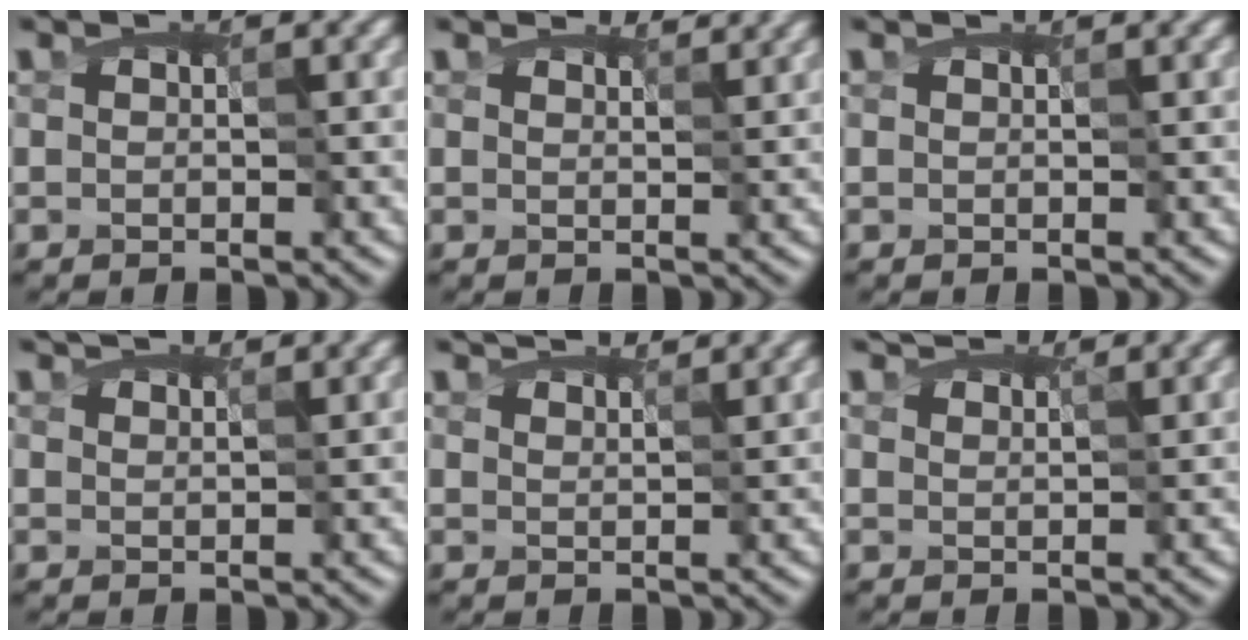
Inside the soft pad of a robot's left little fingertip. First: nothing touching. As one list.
[{"total": 2.7, "force": [2.6, 0.5, 0.6], "torque": [-0.019, -0.007, 0.038]}, {"total": 0.6, "force": [0.5, 0.1, 0.2], "torque": [-0.005, 0.004, 0.004]}, {"total": 4.5, "force": [3.8, 1.3, 2.0], "torque": [-0.044, 0.010, 0.048]}, {"total": 5.7, "force": [4.8, 1.5, 2.6], "torque": [-0.055, 0.011, 0.061]}, {"total": 4.7, "force": [4.1, 1.4, 1.8], "torque": [-0.050, 0.007, 0.057]}]